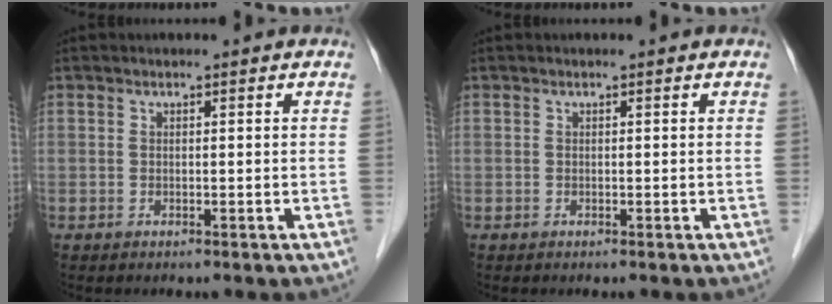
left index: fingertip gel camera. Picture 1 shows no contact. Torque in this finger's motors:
{"motor_torque": [0.01, 0.00, -0.01, 0.00]}